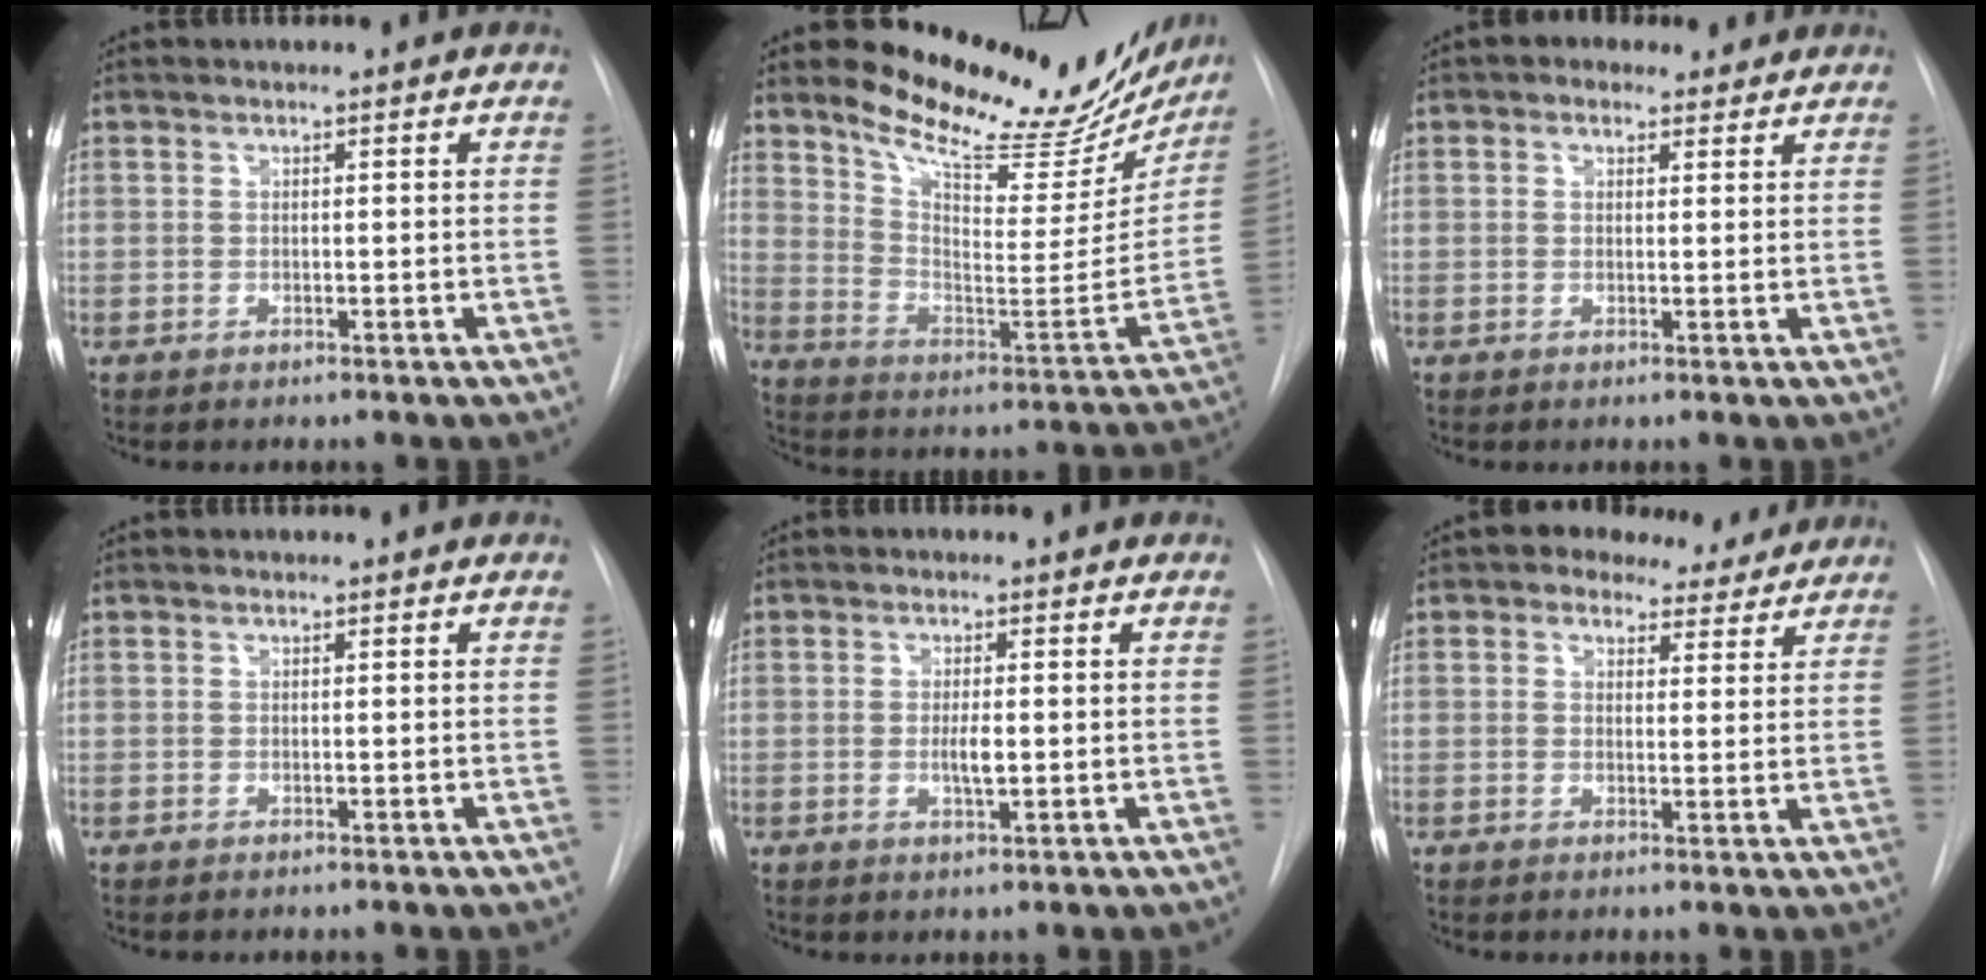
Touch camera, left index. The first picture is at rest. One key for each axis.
{"total": 24.8, "fx": 21.0, "fy": 7.5, "fz": 11.0, "tx": -0.162, "ty": -0.053, "tz": 0.283}
{"total": 3.5, "fx": 2.4, "fy": 2.3, "fz": 1.1, "tx": -0.016, "ty": 0.018, "tz": 0.033}
{"total": 0.0}
{"total": 2.6, "fx": -0.3, "fy": 0.6, "fz": 2.6, "tx": -0.049, "ty": -0.004, "tz": -0.004}
{"total": 6.2, "fx": 5.0, "fy": 3.4, "fz": 1.6, "tx": -0.014, "ty": 0.011, "tz": 0.059}